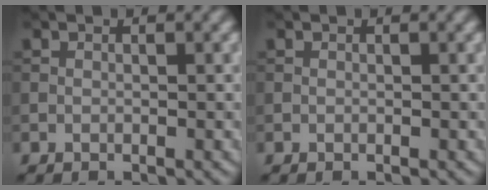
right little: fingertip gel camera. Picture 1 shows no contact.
{"total": 0.0}